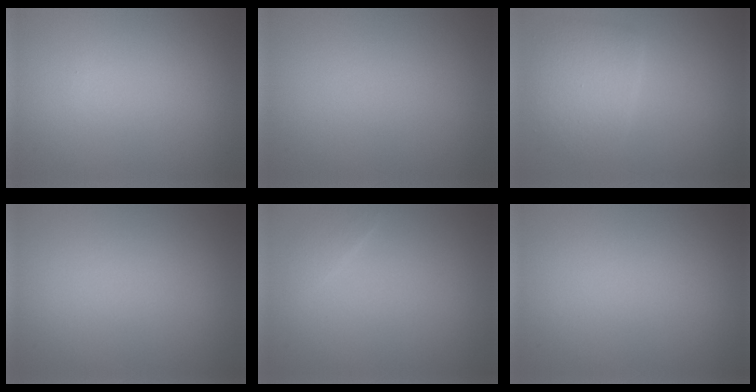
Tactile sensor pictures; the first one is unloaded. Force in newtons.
{"total": 0.0}
{"total": 3.5, "press": 3.5, "slide": 0.3}
{"total": 0.0}
{"total": 0.9, "press": 0.9, "slide": 0.0}
{"total": 0.0}